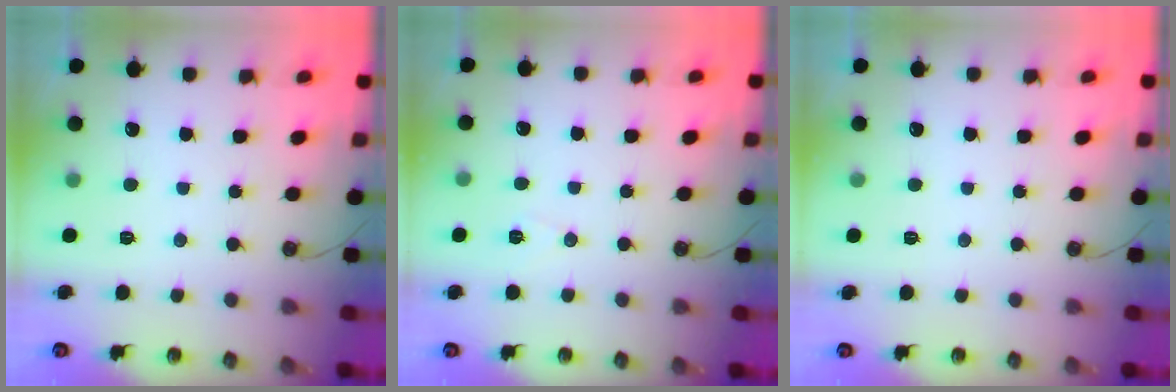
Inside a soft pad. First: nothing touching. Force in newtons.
{"total": 5.6, "press": 3.4, "slide": 4.5}
{"total": 3.9, "press": 1.0, "slide": 3.8}